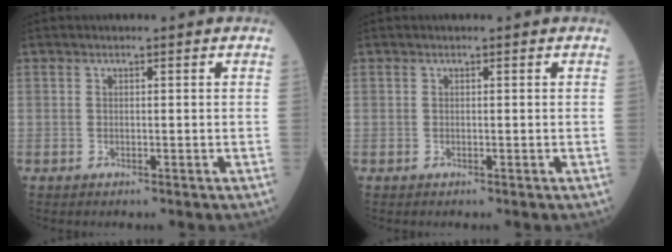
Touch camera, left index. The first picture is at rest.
{"total": 0.0}